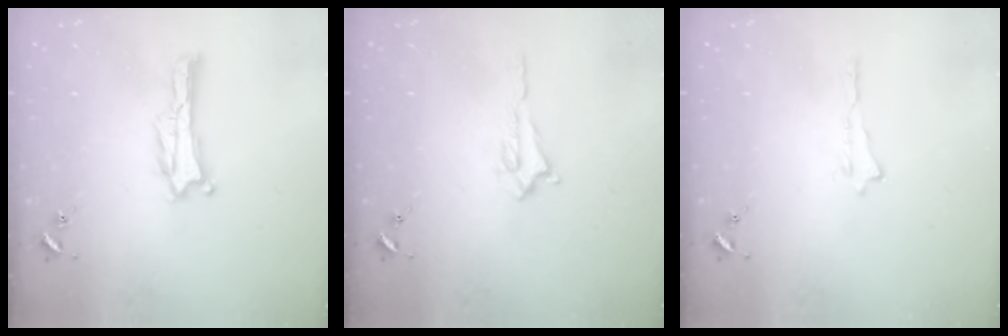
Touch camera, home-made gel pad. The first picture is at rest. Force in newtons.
{"total": 0.7, "press": 0.7, "slide": 0.2}
{"total": 0.0}